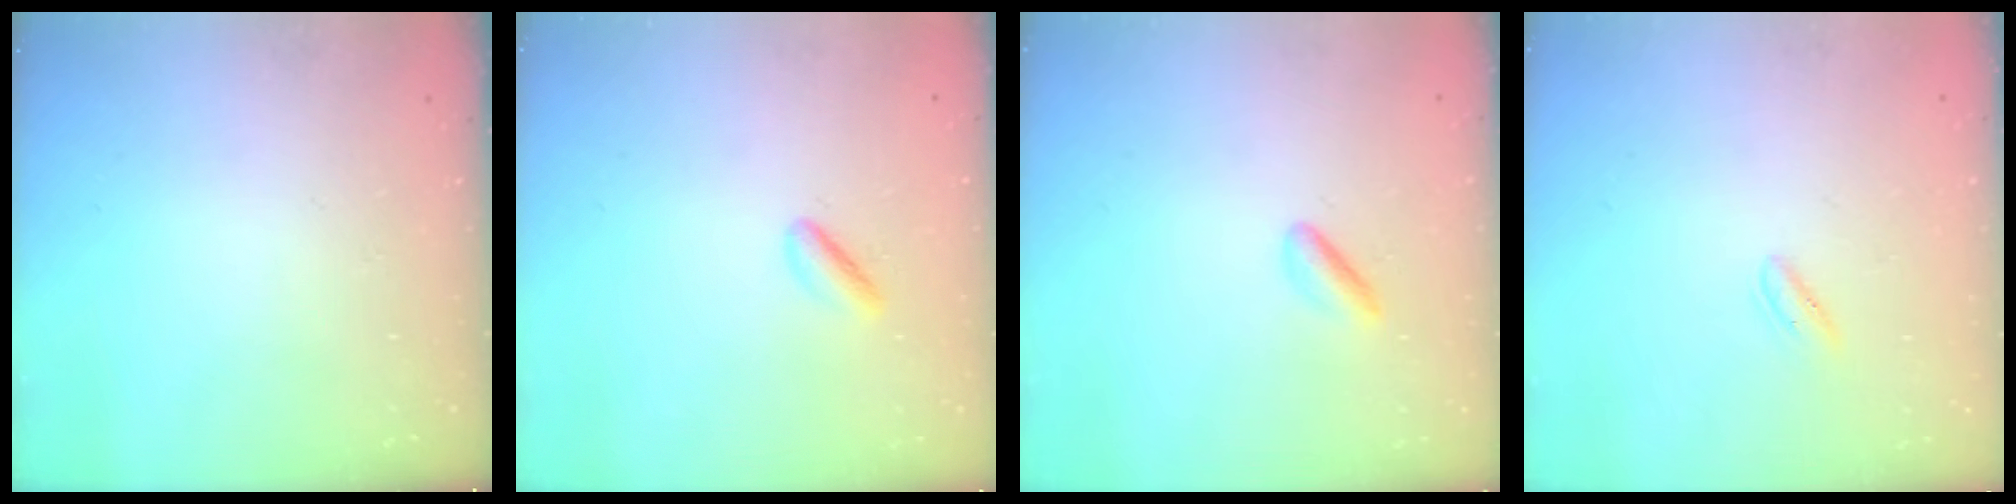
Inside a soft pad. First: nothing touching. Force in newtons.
{"total": 2.5, "press": 2.4, "slide": 0.8}
{"total": 2.7, "press": 2.4, "slide": 1.1}
{"total": 0.7, "press": 0.3, "slide": 0.7}